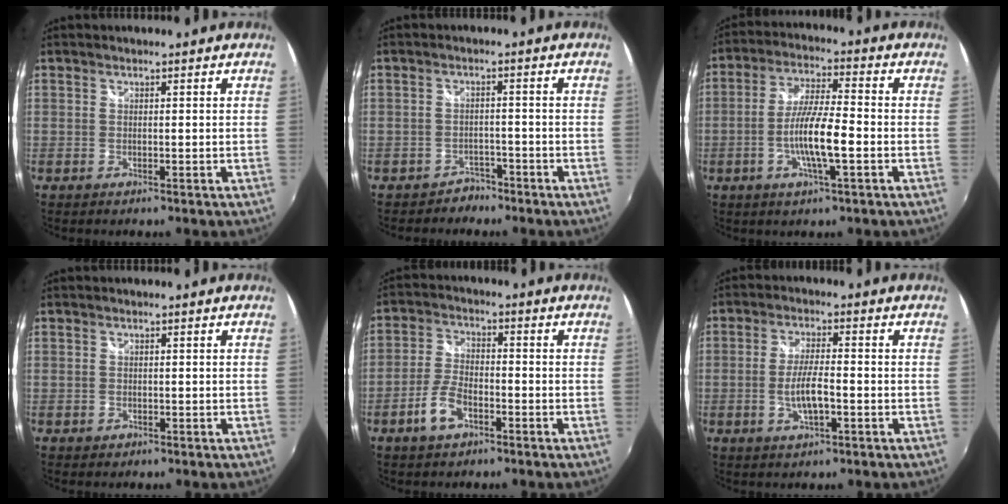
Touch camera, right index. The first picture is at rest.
{"total": 3.7, "force": [-3.0, 2.1, -0.1], "torque": [-0.003, 0.008, -0.048]}
{"total": 9.5, "force": [-2.8, 1.3, 9.0], "torque": [-0.175, -0.002, -0.052]}
{"total": 1.1, "force": [-0.5, 0.9, 0.3], "torque": [-0.004, -0.002, -0.006]}
{"total": 6.4, "force": [-3.5, 3.1, 4.4], "torque": [-0.097, 0.005, -0.063]}
{"total": 6.0, "force": [-1.7, 1.5, 5.5], "torque": [-0.107, -0.003, -0.029]}